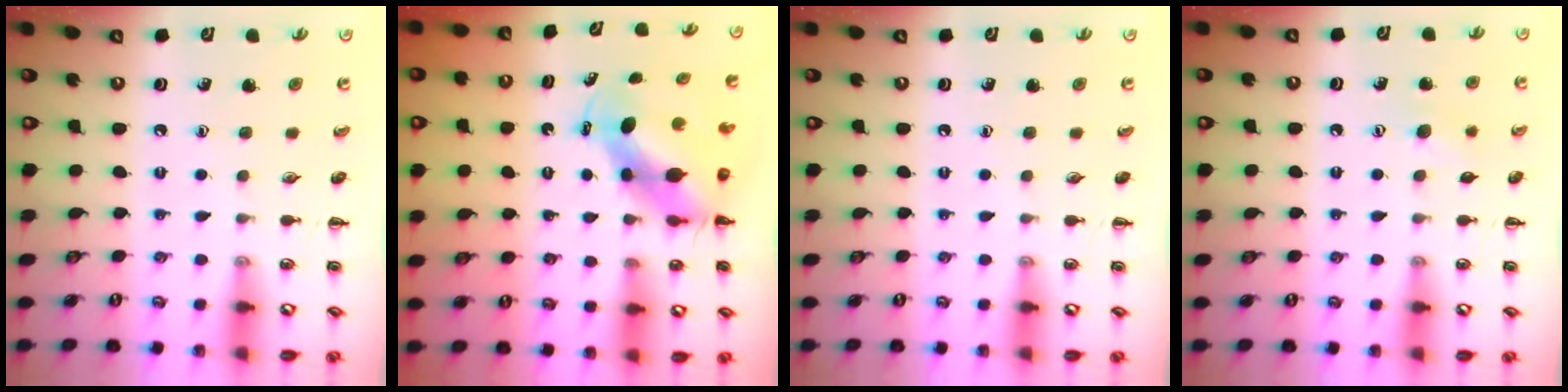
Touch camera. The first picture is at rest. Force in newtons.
{"total": 5.8, "press": 5.7, "slide": 1.2}
{"total": 0.0}
{"total": 6.9, "press": 6.7, "slide": 1.5}